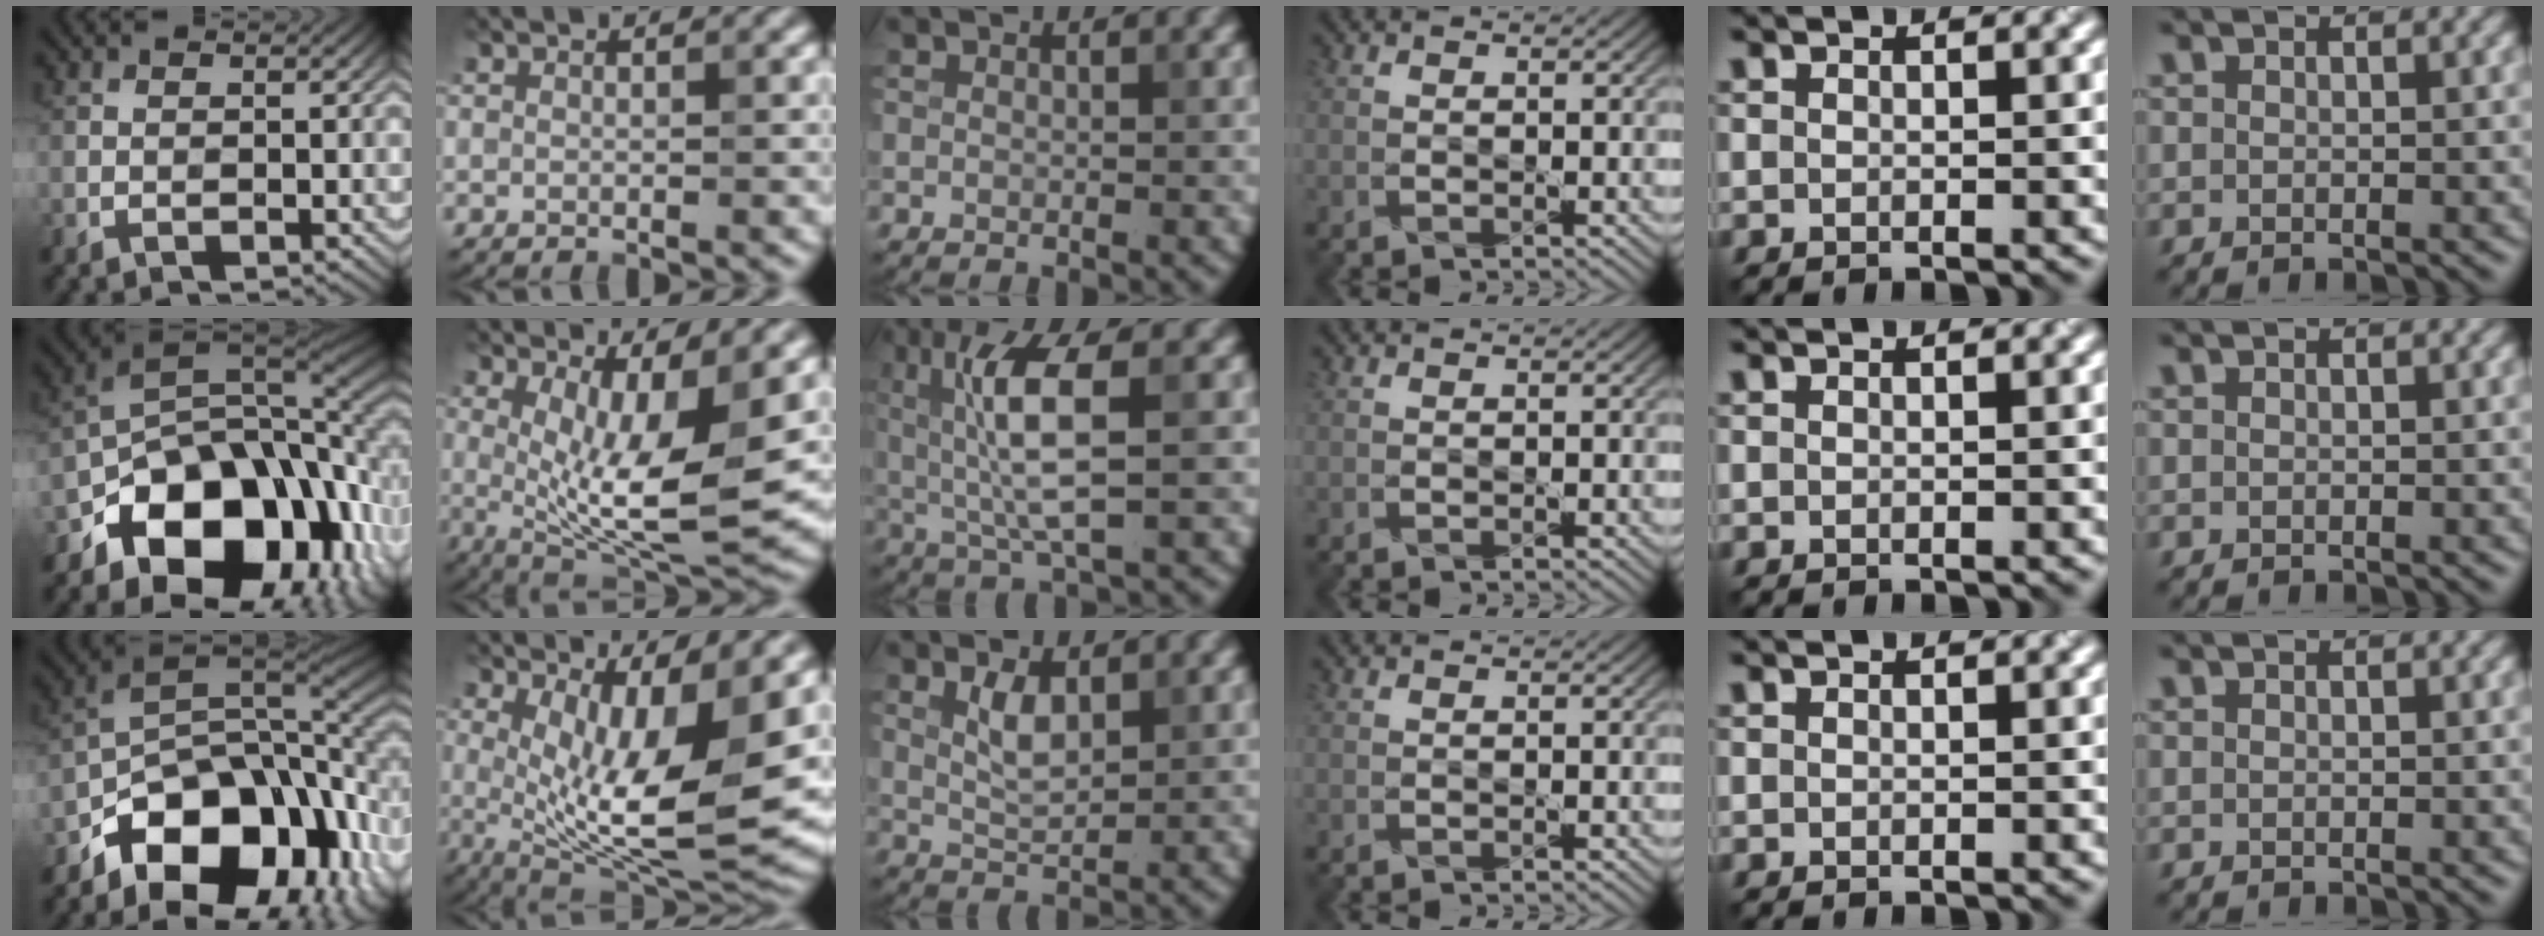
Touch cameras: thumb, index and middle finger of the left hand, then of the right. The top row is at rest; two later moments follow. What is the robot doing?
{"motion": "shake", "object": "tambourine"}